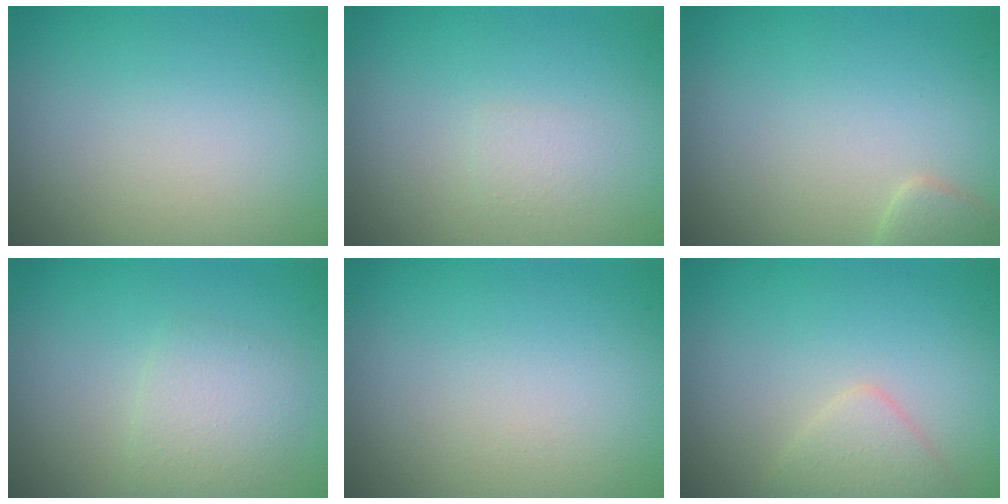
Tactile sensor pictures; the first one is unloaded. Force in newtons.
{"total": 0.8, "press": 0.8, "slide": 0.1}
{"total": 1.7, "press": 1.7, "slide": 0.1}
{"total": 2.3, "press": 2.3, "slide": 0.0}
{"total": 0.0}
{"total": 2.1, "press": 2.1, "slide": 0.2}